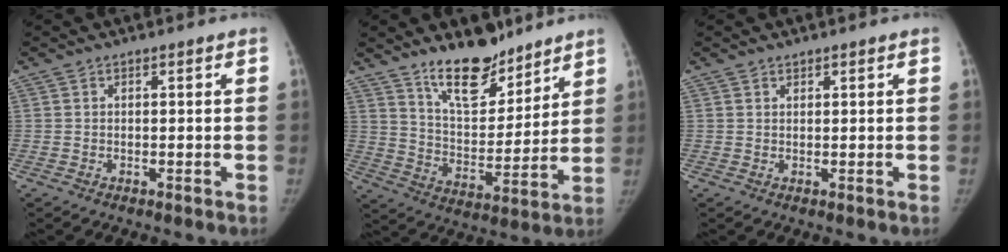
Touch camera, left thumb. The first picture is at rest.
{"total": 14.1, "force": [10.9, 5.8, 6.8], "torque": [-0.072, -0.084, 0.192]}
{"total": 0.8, "force": [0.7, 0.4, 0.1], "torque": [0.006, -0.006, 0.010]}